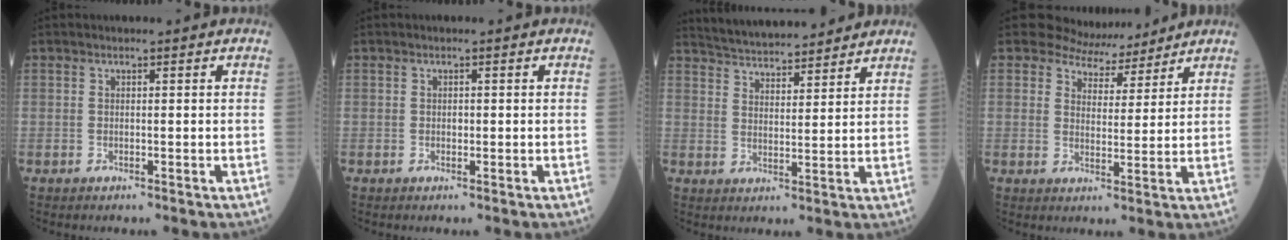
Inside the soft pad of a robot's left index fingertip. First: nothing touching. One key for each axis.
{"total": 0.6, "fx": 0.0, "fy": 0.4, "fz": 0.4, "tx": -0.009, "ty": 0.001, "tz": -0.001}
{"total": 12.9, "fx": 12.0, "fy": 2.1, "fz": 4.3, "tx": -0.070, "ty": 0.019, "tz": 0.182}
{"total": 6.4, "fx": 5.8, "fy": 2.6, "fz": 0.0, "tx": -0.001, "ty": 0.001, "tz": 0.084}